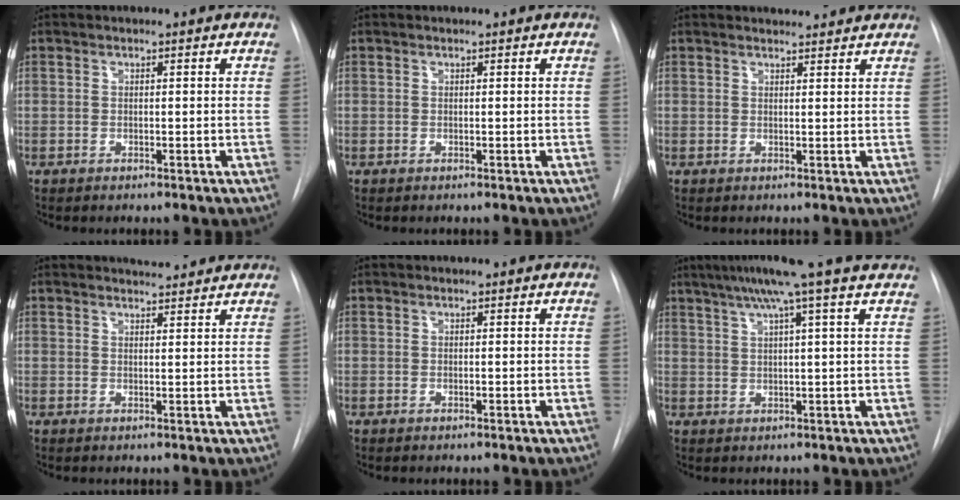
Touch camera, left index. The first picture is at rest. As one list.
[{"total": 0.0}, {"total": 3.8, "force": [3.7, 0.6, 0.6], "torque": [-0.013, 0.016, 0.045]}, {"total": 3.9, "force": [3.8, 0.5, 0.8], "torque": [-0.018, 0.011, 0.049]}, {"total": 0.0}, {"total": 8.9, "force": [6.3, -2.2, 6.0], "torque": [-0.092, 0.021, 0.083]}]